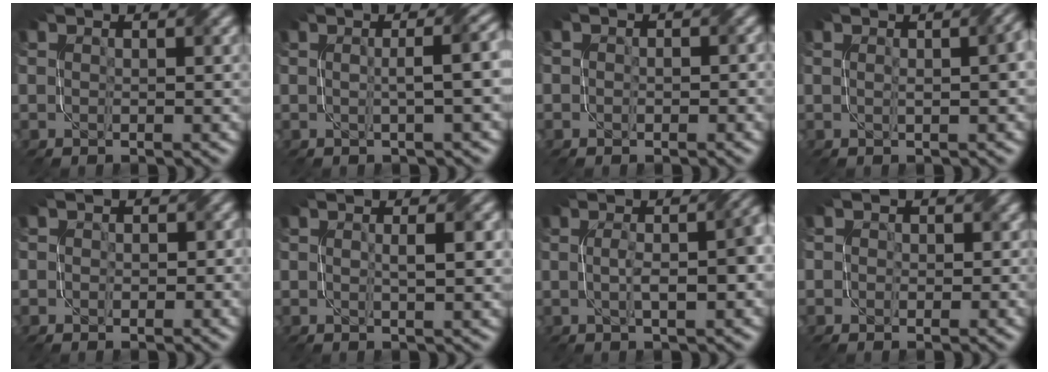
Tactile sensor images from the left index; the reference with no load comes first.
{"total": 3.7, "force": [0.1, 1.2, 3.5], "torque": [-0.030, 0.019, 0.002]}
{"total": 1.1, "force": [0.0, 0.9, 0.6], "torque": [-0.006, -0.004, -0.004]}
{"total": 2.8, "force": [0.3, 0.9, 2.6], "torque": [-0.019, 0.011, 0.000]}
{"total": 1.8, "force": [0.1, 1.6, 0.7], "torque": [0.002, 0.003, -0.012]}
{"total": 1.7, "force": [0.2, 0.3, 1.7], "torque": [-0.025, 0.002, 0.002]}
{"total": 4.5, "force": [-0.2, 1.2, 4.4], "torque": [-0.060, 0.007, -0.001]}
{"total": 2.4, "force": [0.4, 2.2, 0.9], "torque": [0.004, 0.006, -0.015]}